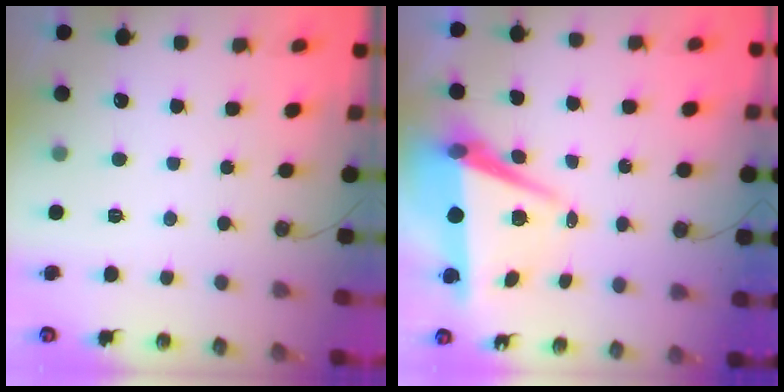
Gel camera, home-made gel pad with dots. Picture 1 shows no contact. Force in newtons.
{"total": 7.9, "press": 6.5, "slide": 4.4}